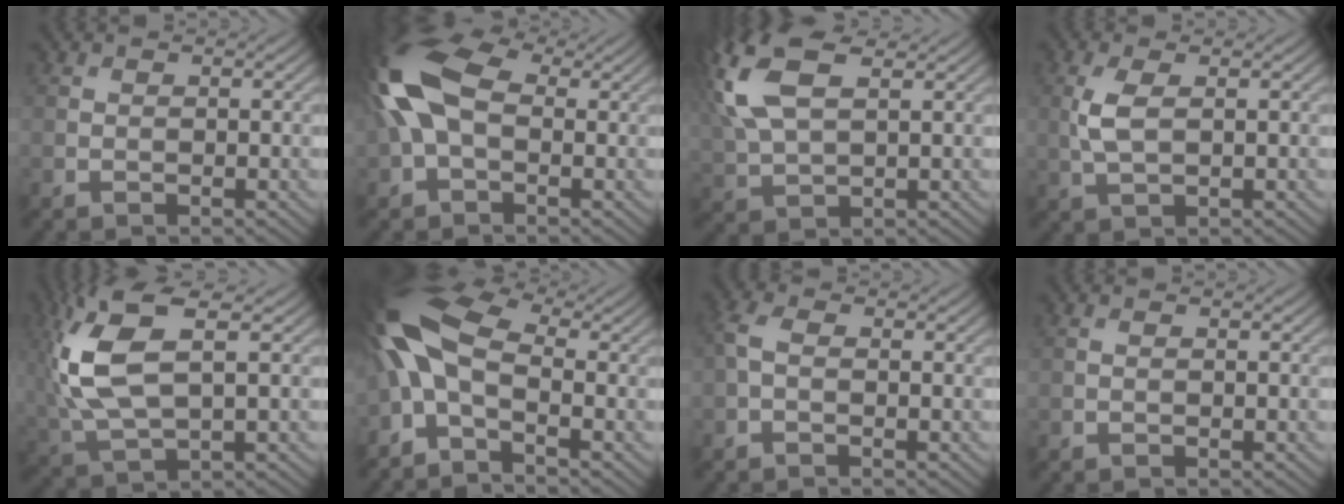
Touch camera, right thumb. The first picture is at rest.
{"total": 12.5, "force": [0.9, 7.5, 10.0], "torque": [-0.249, 0.021, -0.006]}
{"total": 12.1, "force": [4.9, 5.8, 9.4], "torque": [-0.255, 0.021, 0.093]}
{"total": 3.7, "force": [0.5, 1.6, 3.3], "torque": [-0.086, 0.002, 0.013]}
{"total": 11.9, "force": [2.6, 5.0, 10.5], "torque": [-0.260, 0.006, 0.056]}
{"total": 10.6, "force": [-1.5, 4.8, 9.3], "torque": [-0.227, 0.015, -0.056]}
{"total": 2.8, "force": [-0.2, 1.5, 2.3], "torque": [-0.066, 0.007, -0.012]}
{"total": 0.0}